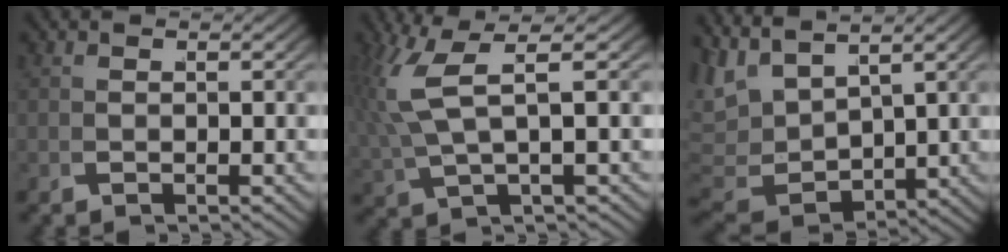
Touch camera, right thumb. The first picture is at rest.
{"total": 6.4, "force": [2.1, 2.7, 5.4], "torque": [-0.113, 0.001, 0.042]}
{"total": 9.0, "force": [1.5, 6.7, 5.9], "torque": [-0.142, -0.032, 0.047]}